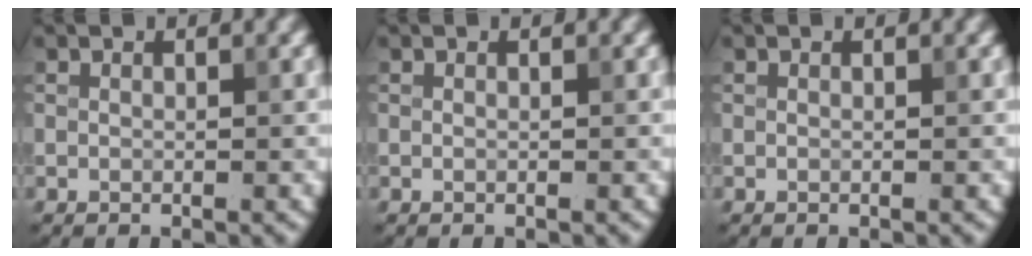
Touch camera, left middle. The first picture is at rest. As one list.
[{"total": 0.0}, {"total": 0.0}]